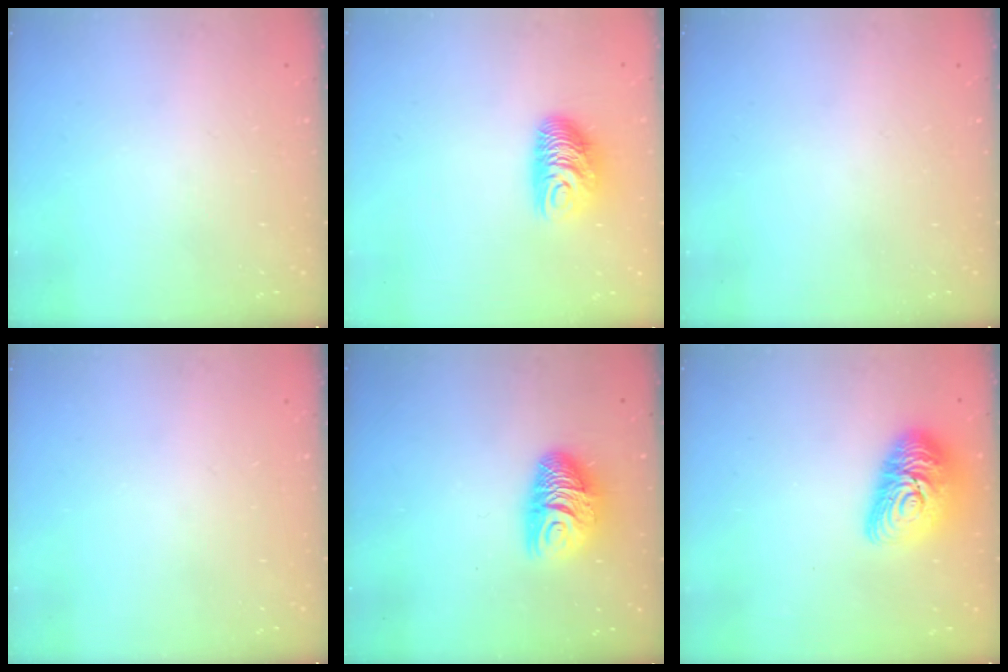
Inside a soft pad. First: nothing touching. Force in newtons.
{"total": 9.8, "press": 9.8, "slide": 0.9}
{"total": 0.0}
{"total": 0.0}
{"total": 9.9, "press": 9.9, "slide": 0.3}
{"total": 14.6, "press": 14.5, "slide": 1.1}